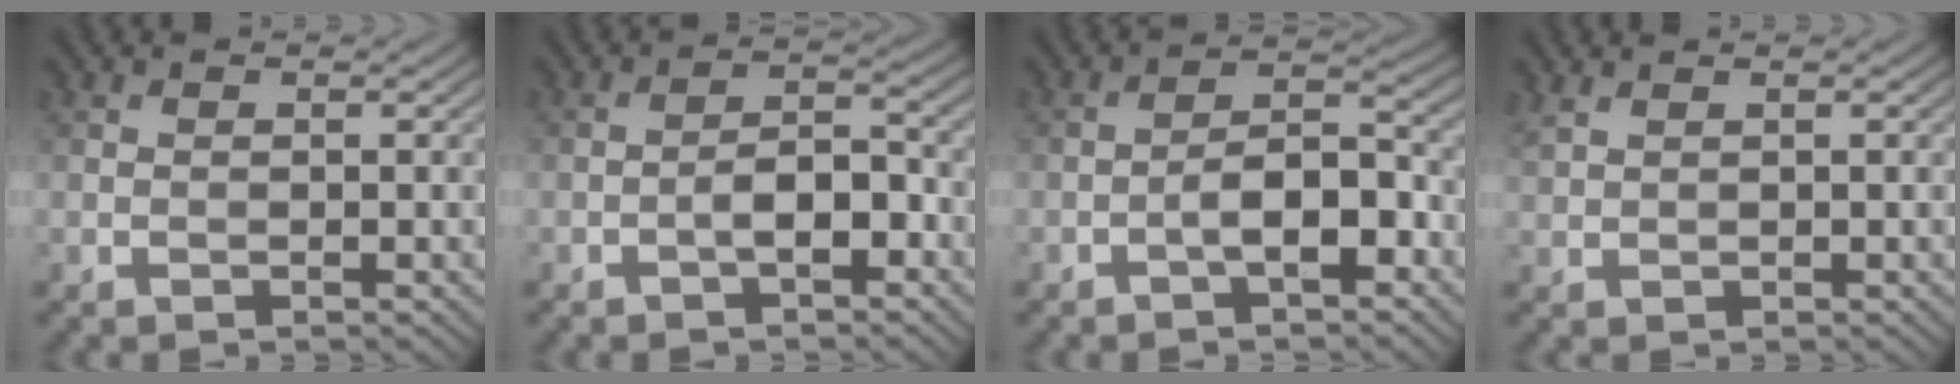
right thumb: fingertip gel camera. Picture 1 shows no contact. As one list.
[{"total": 3.8, "force": [-1.8, 1.5, 3.0], "torque": [-0.044, 0.012, -0.037]}, {"total": 5.4, "force": [-2.4, 2.0, 4.4], "torque": [-0.069, 0.016, -0.049]}, {"total": 1.3, "force": [1.2, 0.1, 0.6], "torque": [-0.024, 0.007, 0.031]}]